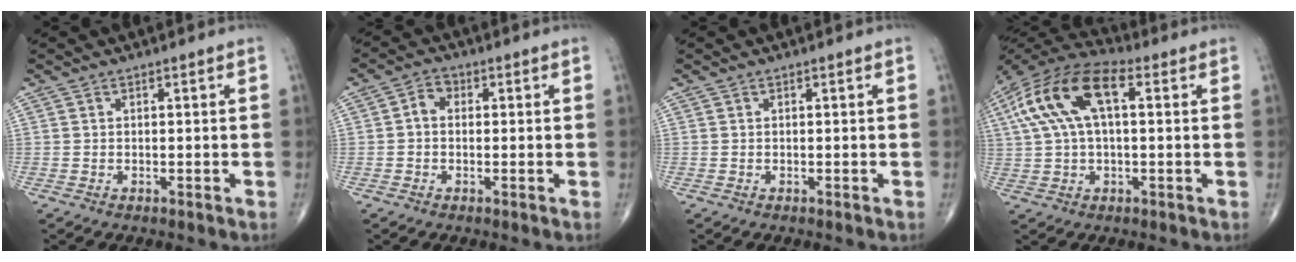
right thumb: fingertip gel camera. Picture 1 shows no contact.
{"total": 3.1, "force": [0.0, 2.4, 1.9], "torque": [-0.024, 0.013, -0.008]}
{"total": 0.0}
{"total": 16.1, "force": [4.0, 7.8, 13.5], "torque": [-0.272, 0.039, 0.063]}